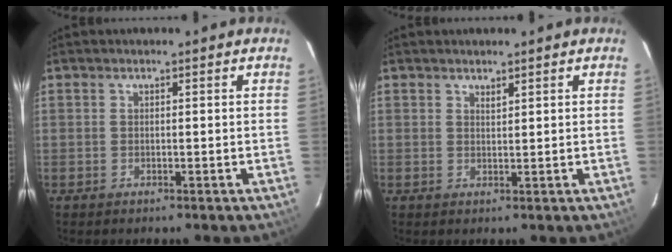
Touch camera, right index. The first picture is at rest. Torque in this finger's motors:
{"motor_torque": [-0.27, 0.00, -0.05, 0.00]}